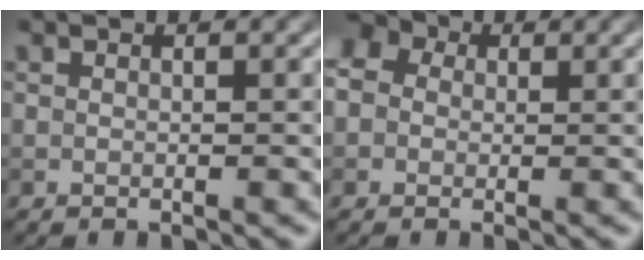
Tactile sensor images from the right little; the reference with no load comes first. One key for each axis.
{"total": 5.4, "fx": 1.4, "fy": 4.6, "fz": 2.5, "tx": -0.043, "ty": 0.026, "tz": -0.009}